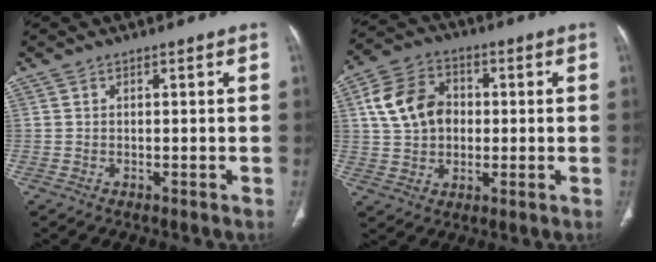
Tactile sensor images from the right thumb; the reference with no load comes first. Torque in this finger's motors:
{"motor_torque": [-1.07, 1.05, 1.13, -0.16, 0.09]}